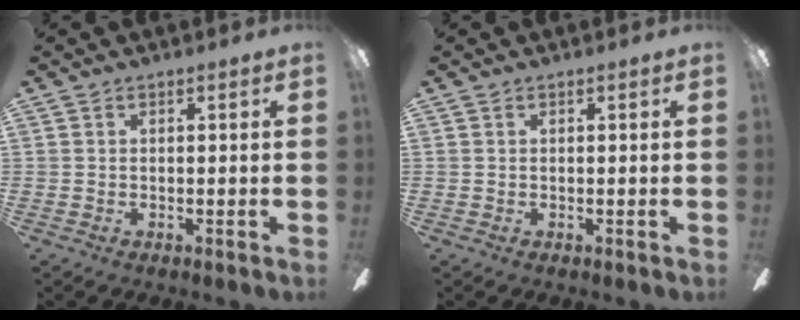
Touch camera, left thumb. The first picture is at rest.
{"total": 0.0}